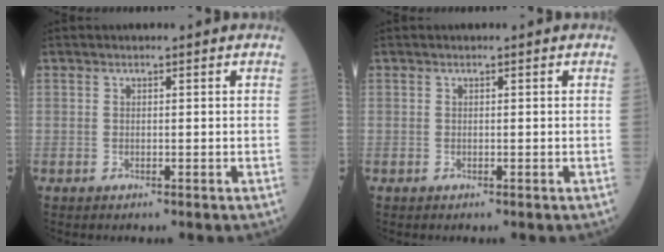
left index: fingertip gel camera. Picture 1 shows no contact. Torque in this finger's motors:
{"motor_torque": [0.08, 0.04, 0.00, 0.00]}